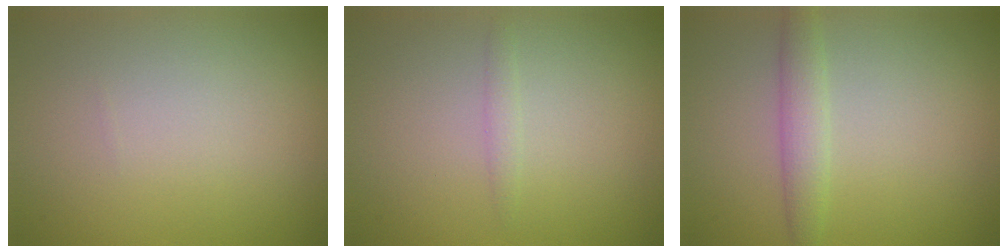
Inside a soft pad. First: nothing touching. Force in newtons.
{"total": 0.8, "press": 0.8, "slide": 0.0}
{"total": 2.2, "press": 2.2, "slide": 0.0}